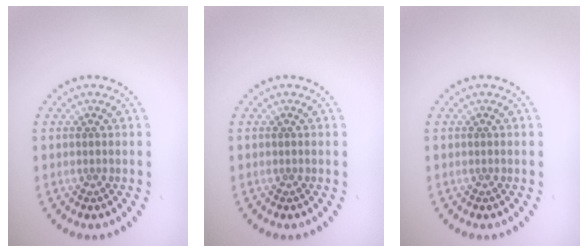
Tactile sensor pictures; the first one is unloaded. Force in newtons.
{"total": 0.0}
{"total": 0.0}